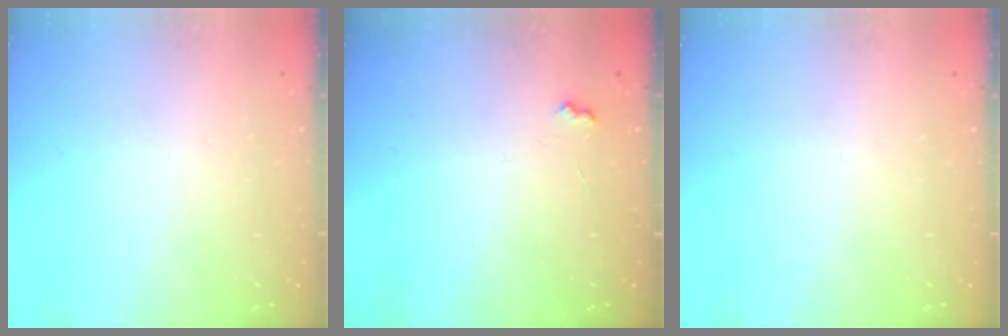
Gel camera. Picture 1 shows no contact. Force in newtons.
{"total": 3.5, "press": 3.5, "slide": 0.6}
{"total": 0.0}